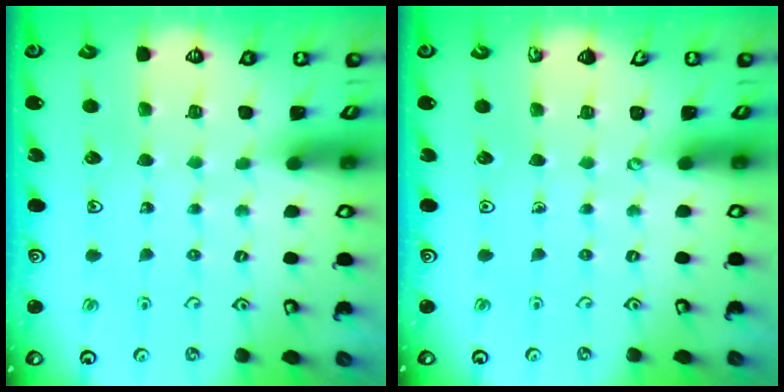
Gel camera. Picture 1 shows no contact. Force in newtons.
{"total": 0.0}